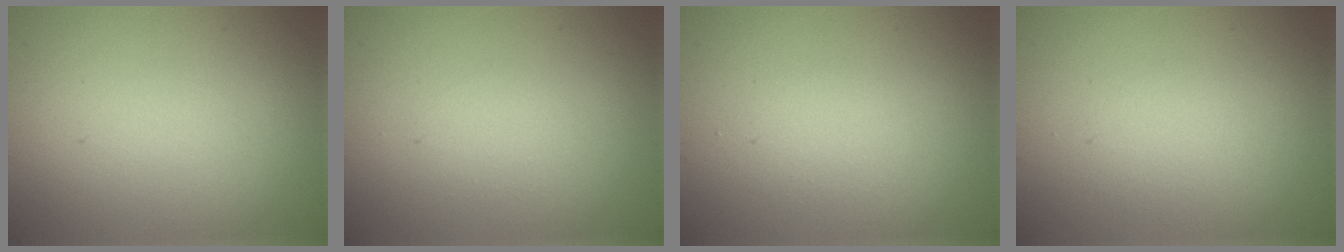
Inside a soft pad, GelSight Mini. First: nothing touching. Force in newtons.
{"total": 0.8, "press": 0.8, "slide": 0.1}
{"total": 1.3, "press": 1.3, "slide": 0.1}
{"total": 1.3, "press": 1.3, "slide": 0.0}